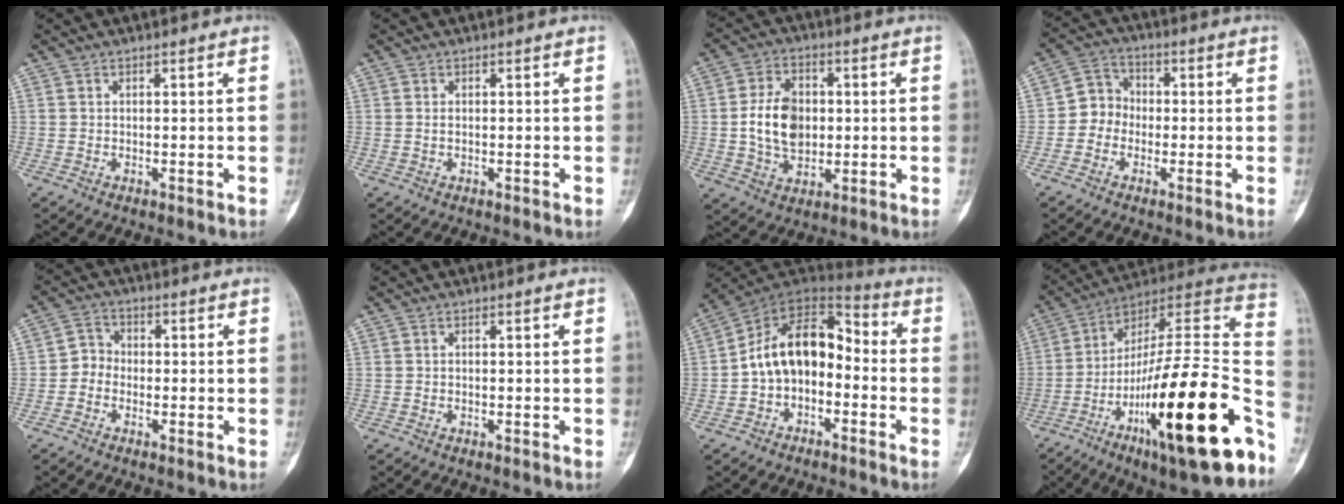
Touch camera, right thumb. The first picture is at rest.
{"total": 0.5, "force": [0.0, 0.3, 0.5], "torque": [-0.012, 0.000, 0.002]}
{"total": 10.7, "force": [0.2, 7.6, 7.6], "torque": [-0.115, 0.005, 0.006]}
{"total": 6.0, "force": [-1.3, 5.3, 2.4], "torque": [-0.010, 0.023, -0.040]}
{"total": 3.5, "force": [-1.2, 3.0, 1.3], "torque": [-0.003, 0.013, -0.038]}
{"total": 0.0}
{"total": 14.0, "force": [-2.1, 9.4, 10.1], "torque": [-0.140, 0.066, -0.050]}
{"total": 31.4, "force": [-12.5, 7.1, 27.9], "torque": [-0.384, 0.051, -0.197]}